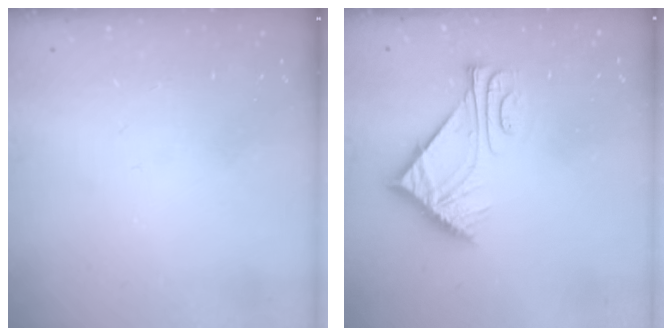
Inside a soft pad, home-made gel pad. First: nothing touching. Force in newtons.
{"total": 6.9, "press": 6.8, "slide": 0.8}